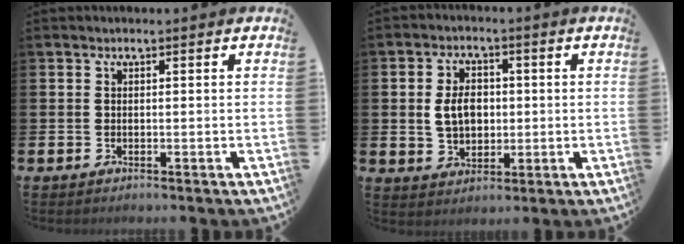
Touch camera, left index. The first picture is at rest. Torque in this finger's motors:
{"motor_torque": [0.73, 0.45, 0.36, 0.16]}